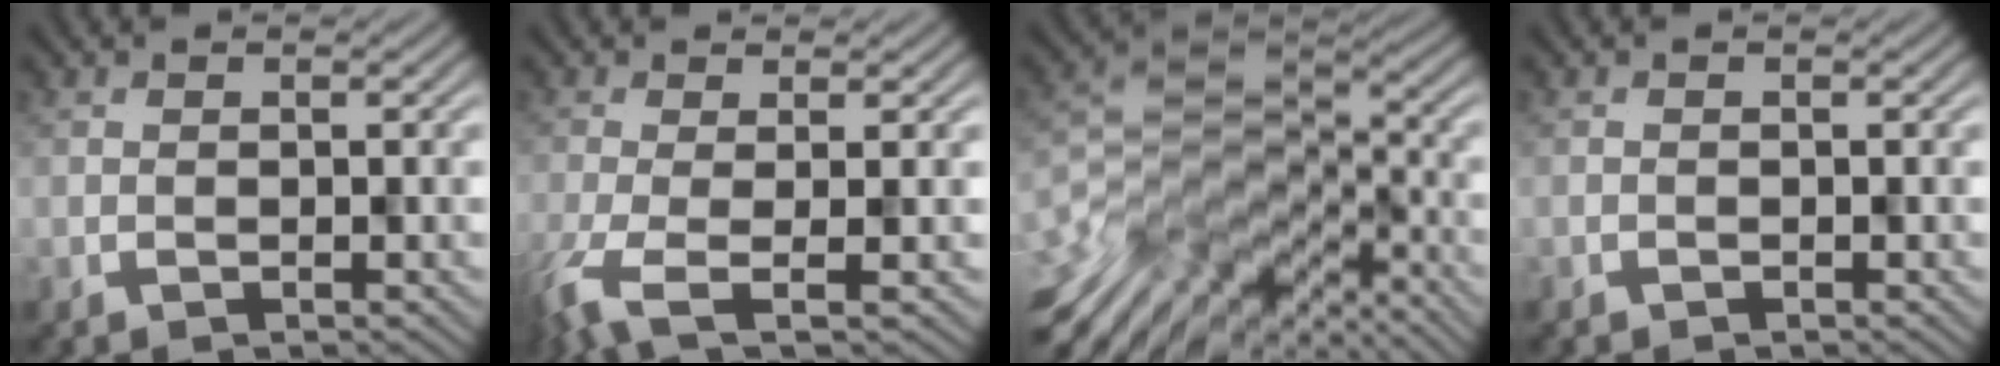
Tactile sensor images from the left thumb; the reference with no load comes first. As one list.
[{"total": 5.5, "force": [-2.0, 1.1, 5.0], "torque": [-0.089, -0.008, -0.050]}, {"total": 11.5, "force": [-7.6, 5.1, 7.1], "torque": [-0.166, -0.019, -0.124]}, {"total": 0.5, "force": [0.0, 0.2, -0.5], "torque": [0.009, -0.002, -0.001]}]